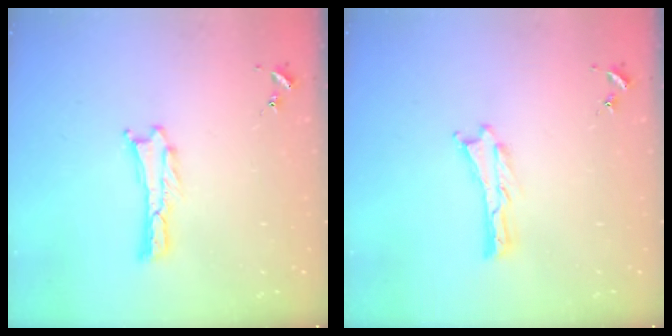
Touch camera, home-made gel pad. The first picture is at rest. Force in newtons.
{"total": 0.0}